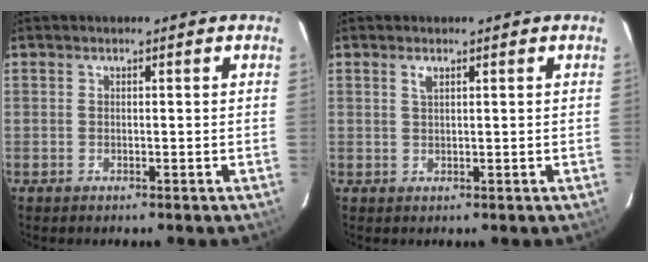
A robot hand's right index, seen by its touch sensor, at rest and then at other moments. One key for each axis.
{"total": 1.2, "fx": 0.7, "fy": 0.4, "fz": 0.9, "tx": -0.018, "ty": 0.002, "tz": 0.013}